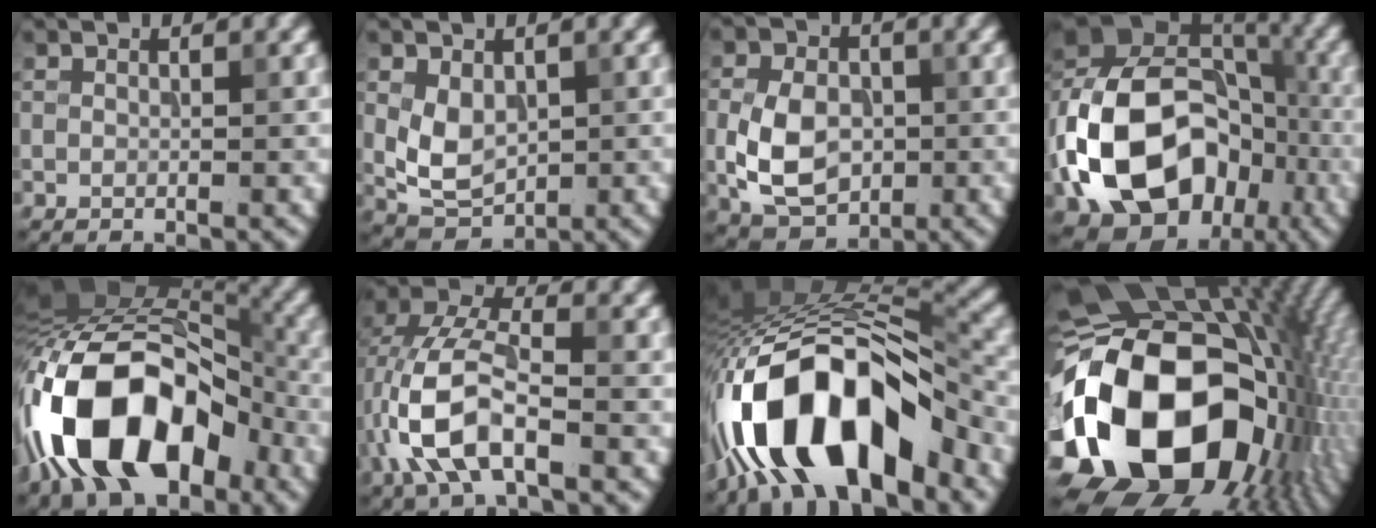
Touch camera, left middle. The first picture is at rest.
{"total": 3.3, "force": [0.4, 2.5, 2.2], "torque": [-0.049, 0.002, 0.020]}
{"total": 6.1, "force": [-0.8, 4.4, 4.1], "torque": [-0.088, 0.002, -0.012]}
{"total": 17.4, "force": [-5.2, 12.8, 10.7], "torque": [-0.211, 0.013, -0.087]}
{"total": 15.1, "force": [-6.1, 8.6, 10.8], "torque": [-0.181, 0.019, -0.120]}
{"total": 7.2, "force": [-2.1, 3.7, 5.8], "torque": [-0.131, 0.014, -0.037]}
{"total": 14.9, "force": [-6.9, 6.0, 11.7], "torque": [-0.199, 0.018, -0.111]}
{"total": 20.8, "force": [-3.4, 14.6, 14.4], "torque": [-0.282, 0.006, -0.049]}